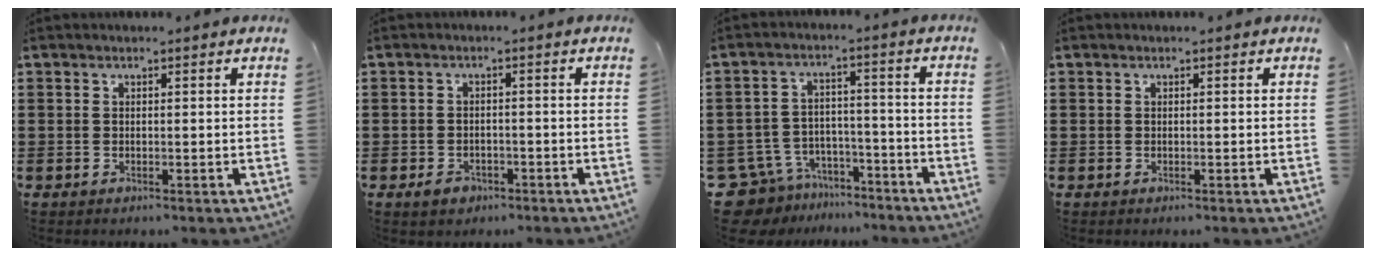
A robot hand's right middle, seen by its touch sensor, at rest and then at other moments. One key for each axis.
{"total": 1.8, "fx": -1.3, "fy": 1.1, "fz": 0.7, "tx": -0.018, "ty": 0.000, "tz": -0.027}
{"total": 7.5, "fx": -6.9, "fy": 2.8, "fz": 0.7, "tx": -0.045, "ty": 0.015, "tz": -0.143}
{"total": 0.0}